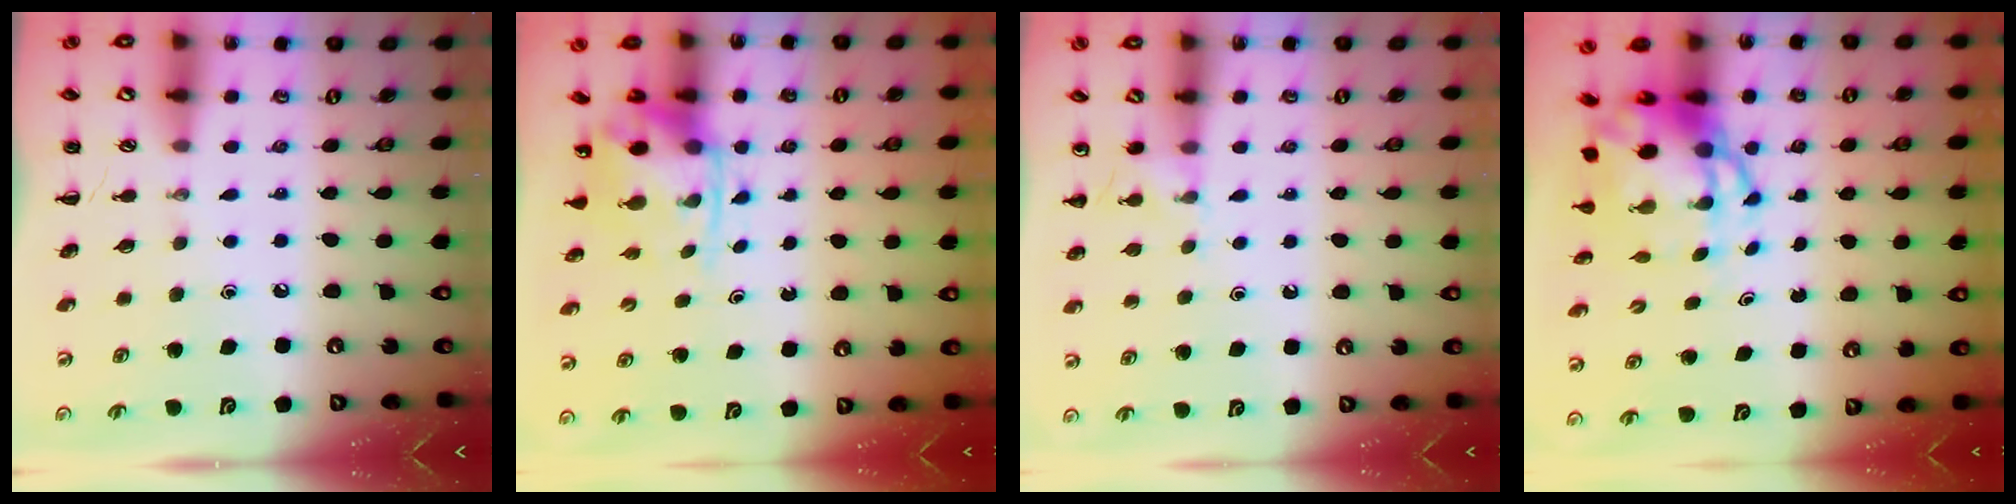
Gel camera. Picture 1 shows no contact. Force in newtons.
{"total": 4.0, "press": 3.9, "slide": 1.0}
{"total": 5.5, "press": 5.1, "slide": 2.0}
{"total": 8.3, "press": 8.0, "slide": 2.3}